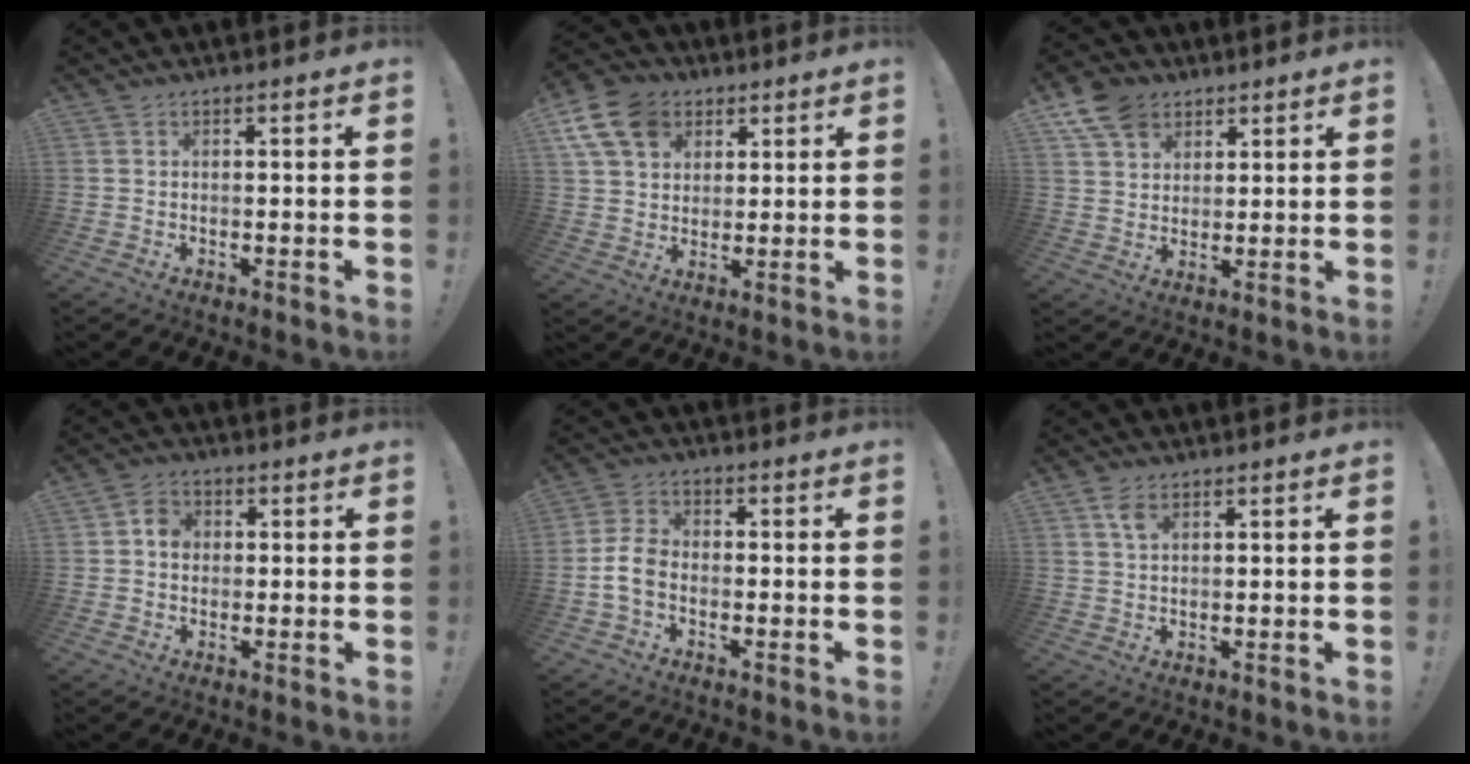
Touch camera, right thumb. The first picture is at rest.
{"total": 13.7, "force": [6.0, 10.4, 6.7], "torque": [-0.113, -0.023, 0.120]}
{"total": 9.9, "force": [6.1, 7.0, 3.5], "torque": [-0.056, -0.032, 0.120]}
{"total": 4.6, "force": [0.1, 3.9, 2.4], "torque": [-0.025, 0.004, -0.001]}
{"total": 7.1, "force": [-2.0, 4.5, 5.1], "torque": [-0.121, 0.007, -0.032]}
{"total": 3.7, "force": [1.8, 1.7, 2.7], "torque": [-0.050, -0.003, 0.032]}